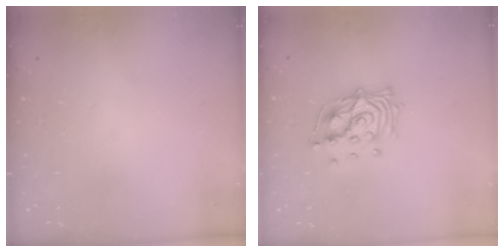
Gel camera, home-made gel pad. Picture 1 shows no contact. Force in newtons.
{"total": 12.7, "press": 12.7, "slide": 1.3}